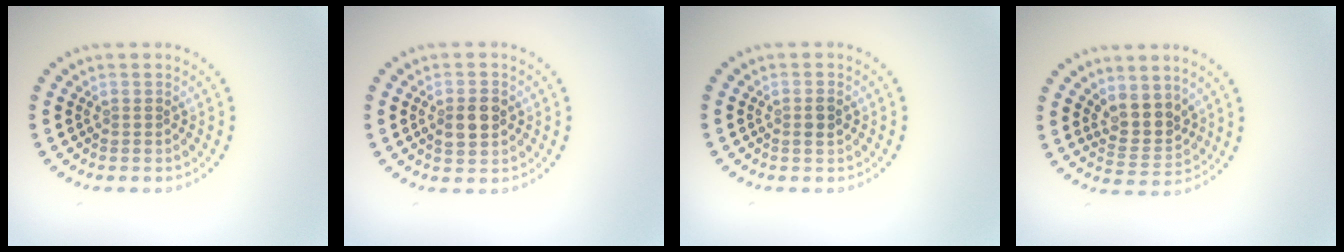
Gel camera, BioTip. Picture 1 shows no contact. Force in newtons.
{"total": 2.7, "press": 2.7, "slide": 0.2}
{"total": 1.1, "press": 1.0, "slide": 0.3}
{"total": 3.3, "press": 2.9, "slide": 1.7}